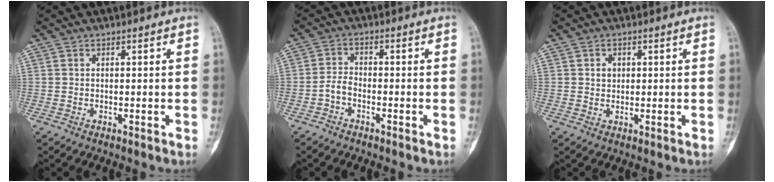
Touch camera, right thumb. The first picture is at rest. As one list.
[{"total": 2.5, "force": [-1.4, 1.3, 1.6], "torque": [-0.032, 0.018, -0.034]}, {"total": 2.1, "force": [0.5, 1.7, 1.0], "torque": [-0.006, 0.000, 0.008]}]